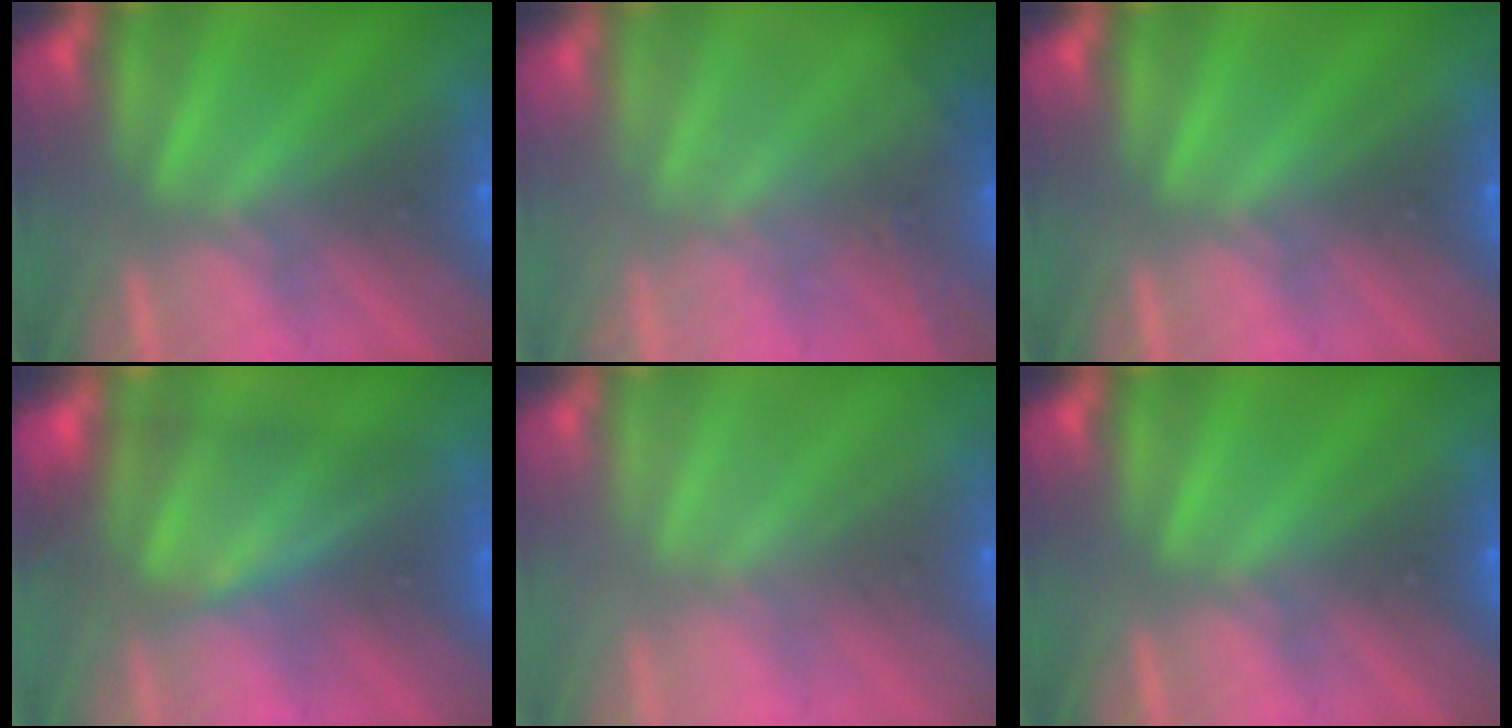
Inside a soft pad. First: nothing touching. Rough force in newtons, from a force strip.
{"total": 2.7}
{"total": 0.0}
{"total": 4.9}
{"total": 8.6}
{"total": 0.0}